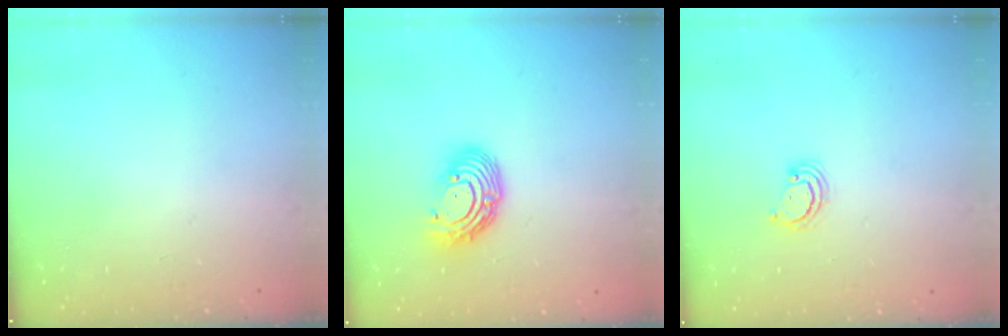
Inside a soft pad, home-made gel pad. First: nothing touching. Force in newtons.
{"total": 10.7, "press": 10.6, "slide": 0.9}
{"total": 2.6, "press": 2.6, "slide": 0.3}